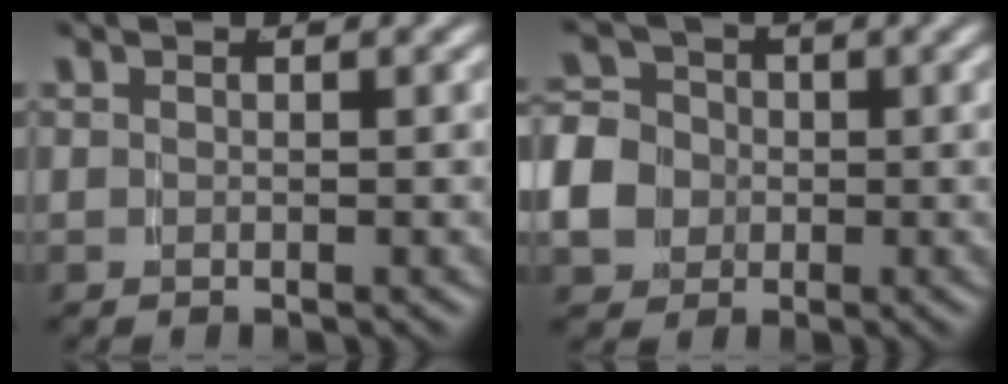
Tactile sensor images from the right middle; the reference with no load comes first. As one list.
[{"total": 7.7, "force": [-0.5, 6.8, 3.5], "torque": [-0.077, -0.017, -0.013]}]